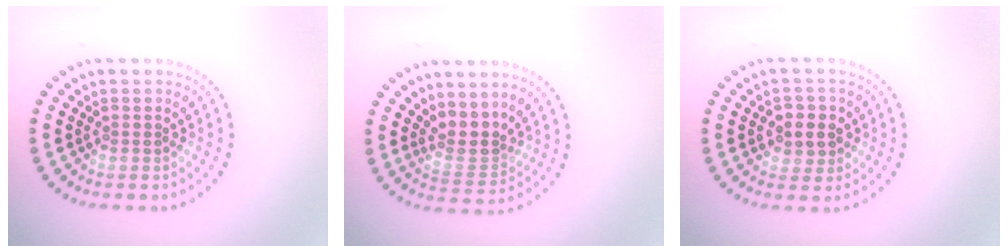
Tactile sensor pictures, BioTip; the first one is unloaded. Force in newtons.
{"total": 2.7, "press": 2.0, "slide": 1.7}
{"total": 2.9, "press": 2.8, "slide": 0.7}